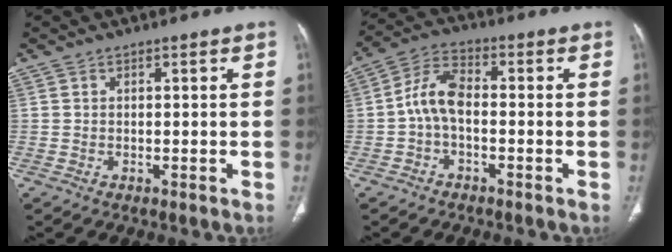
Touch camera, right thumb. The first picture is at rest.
{"total": 7.0, "force": [-1.2, 3.7, 5.8], "torque": [-0.115, 0.027, -0.033]}